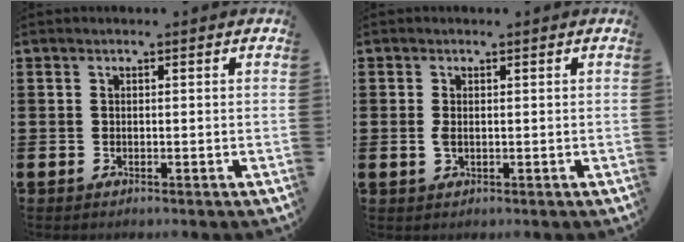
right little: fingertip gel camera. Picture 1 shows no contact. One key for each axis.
{"total": 1.2, "fx": 0.1, "fy": 0.6, "fz": 1.1, "tx": -0.021, "ty": 0.003, "tz": 0.001}